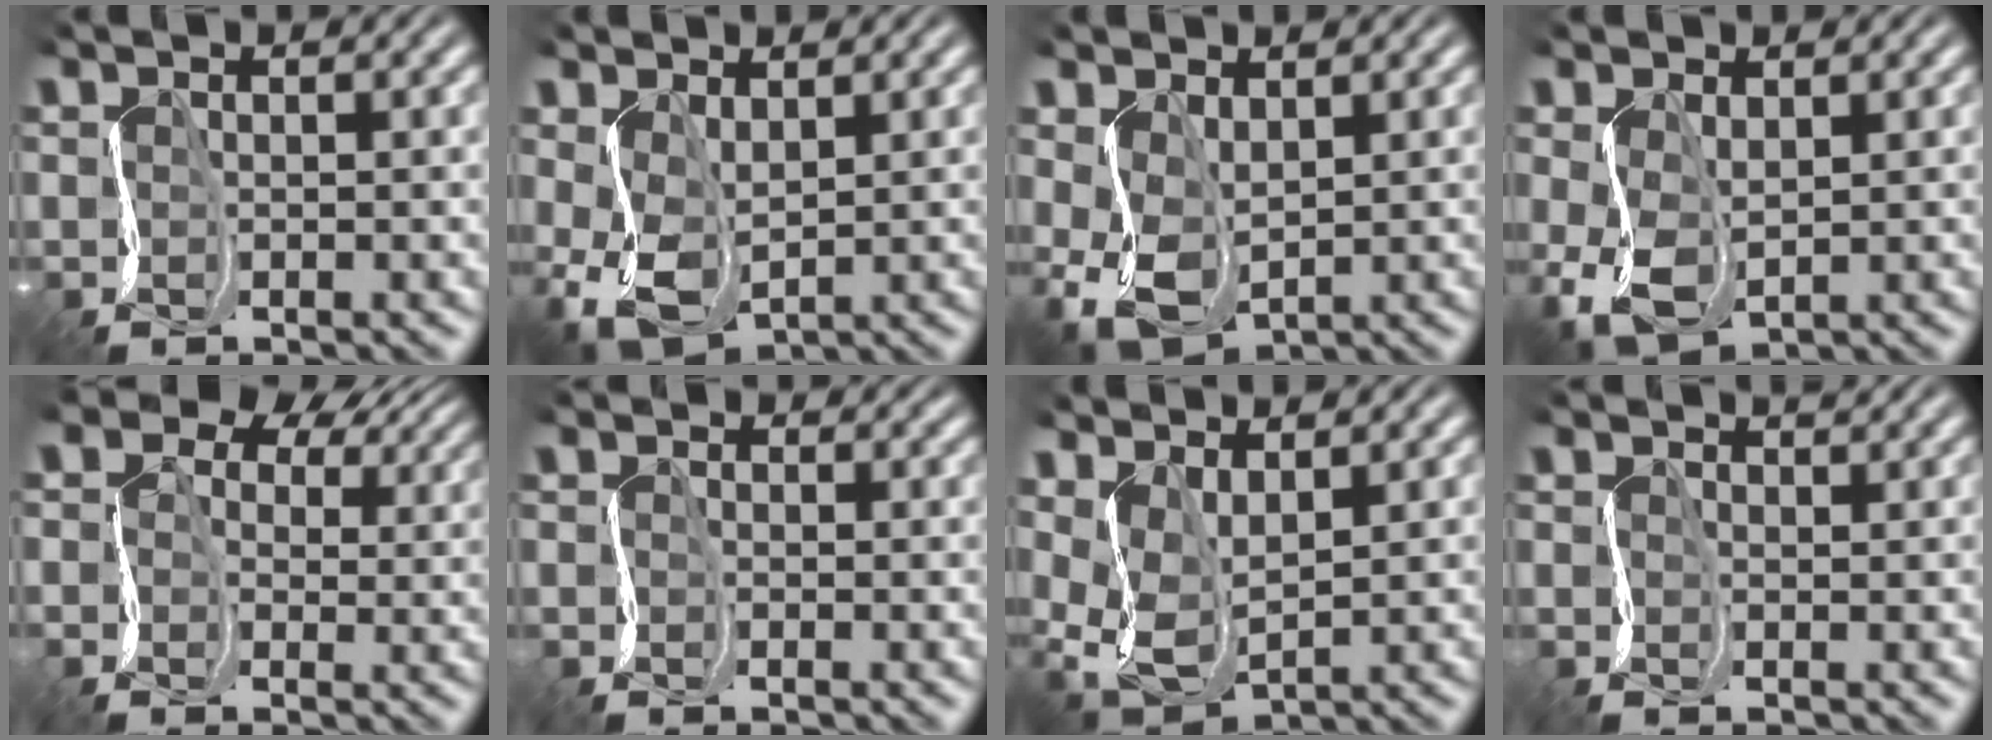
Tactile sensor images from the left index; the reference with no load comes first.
{"total": 3.6, "force": [-0.6, 2.4, 2.6], "torque": [-0.086, -0.009, -0.002]}
{"total": 3.7, "force": [-0.5, 2.6, 2.6], "torque": [-0.084, -0.008, 0.000]}
{"total": 3.0, "force": [-1.0, 2.0, 2.1], "torque": [-0.077, -0.007, -0.005]}
{"total": 8.8, "force": [3.7, 6.4, 4.8], "torque": [-0.096, 0.020, 0.038]}
{"total": 1.5, "force": [-1.3, 0.2, -0.7], "torque": [0.011, -0.002, -0.019]}
{"total": 2.9, "force": [0.4, 1.8, 2.3], "torque": [-0.075, -0.006, 0.020]}
{"total": 0.7, "force": [-0.3, -0.4, -0.5], "torque": [0.003, 0.007, -0.005]}